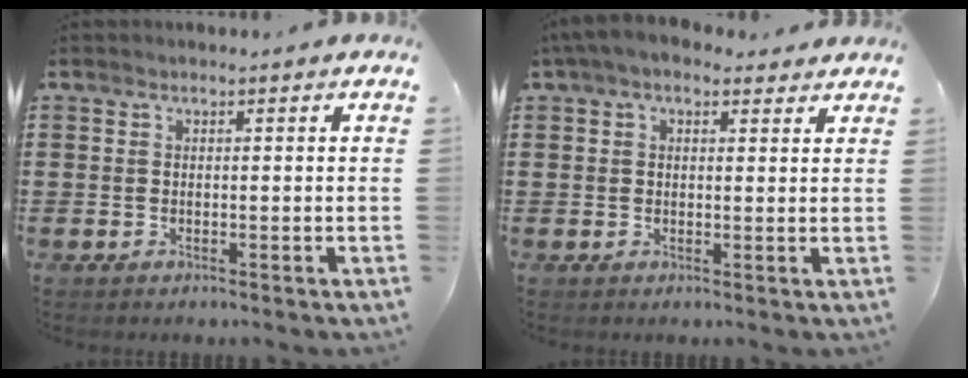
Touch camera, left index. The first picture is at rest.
{"total": 3.6, "force": [2.5, 1.7, 1.9], "torque": [-0.046, 0.003, 0.044]}